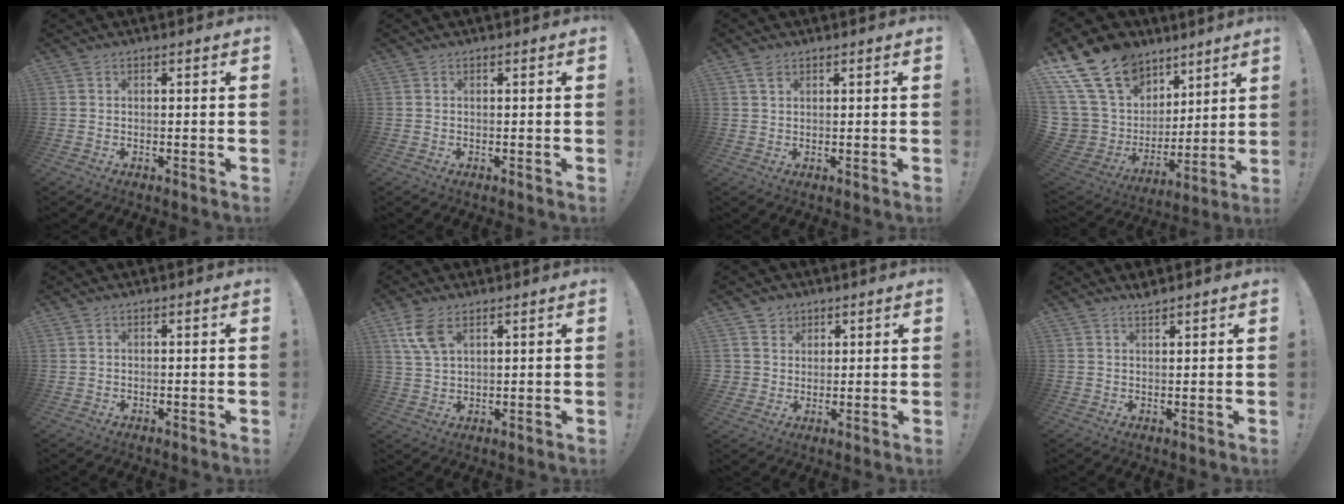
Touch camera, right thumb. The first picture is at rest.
{"total": 0.0}
{"total": 2.2, "force": [1.4, 1.0, 1.3], "torque": [-0.017, -0.004, 0.025]}
{"total": 20.5, "force": [12.4, 13.4, 9.5], "torque": [-0.176, -0.090, 0.270]}
{"total": 0.5, "force": [0.3, 0.4, 0.2], "torque": [-0.010, 0.005, 0.007]}
{"total": 7.5, "force": [4.2, 3.4, 5.1], "torque": [-0.106, -0.014, 0.081]}
{"total": 5.6, "force": [2.3, 5.1, 0.1], "torque": [-0.001, -0.020, 0.046]}
{"total": 1.9, "force": [1.8, 0.1, 0.5], "torque": [-0.012, -0.009, 0.033]}